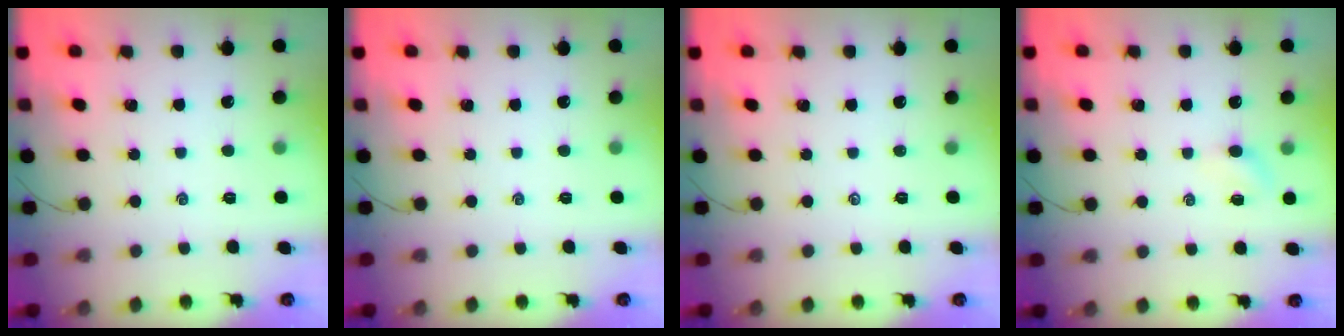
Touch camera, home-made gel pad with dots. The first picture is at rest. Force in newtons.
{"total": 0.0}
{"total": 0.0}
{"total": 2.3, "press": 2.2, "slide": 0.7}